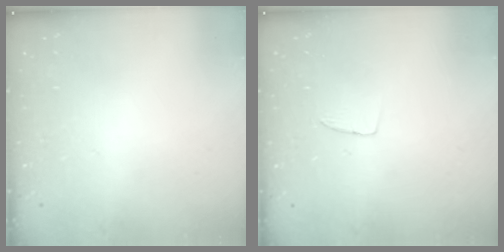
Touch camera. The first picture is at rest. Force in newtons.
{"total": 3.2, "press": 3.2, "slide": 0.2}